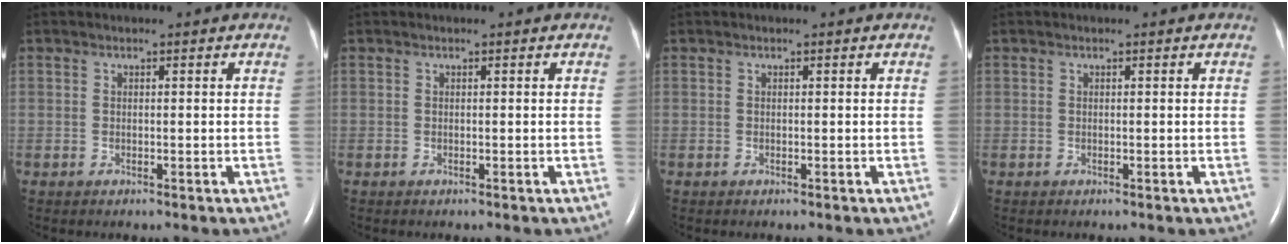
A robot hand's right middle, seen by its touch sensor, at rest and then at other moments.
{"total": 0.0}
{"total": 0.0}
{"total": 0.0}